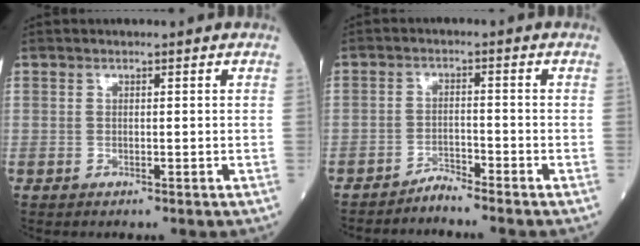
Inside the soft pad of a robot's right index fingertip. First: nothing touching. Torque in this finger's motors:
{"motor_torque": [-0.24, -0.19, 0.06, 0.00]}